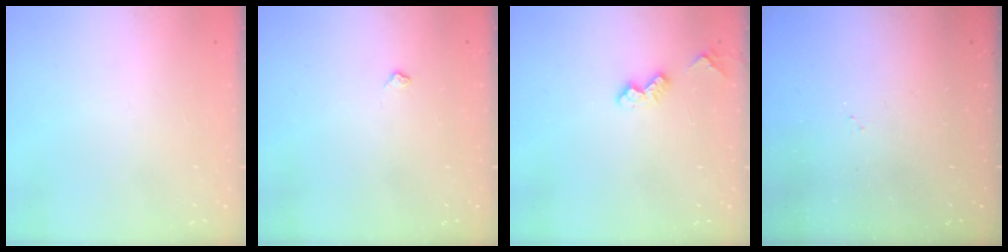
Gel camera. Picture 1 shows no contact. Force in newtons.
{"total": 3.6, "press": 3.5, "slide": 0.6}
{"total": 4.9, "press": 4.9, "slide": 0.7}
{"total": 3.1, "press": 3.1, "slide": 0.5}